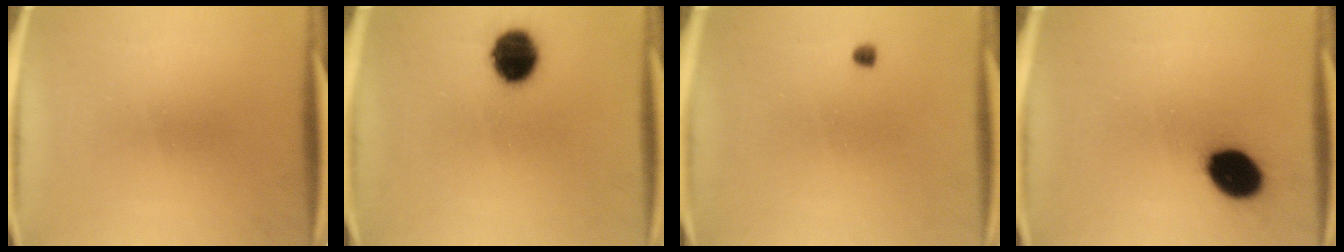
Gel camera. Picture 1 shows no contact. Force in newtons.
{"total": 10.7}
{"total": 1.0}
{"total": 11.4}